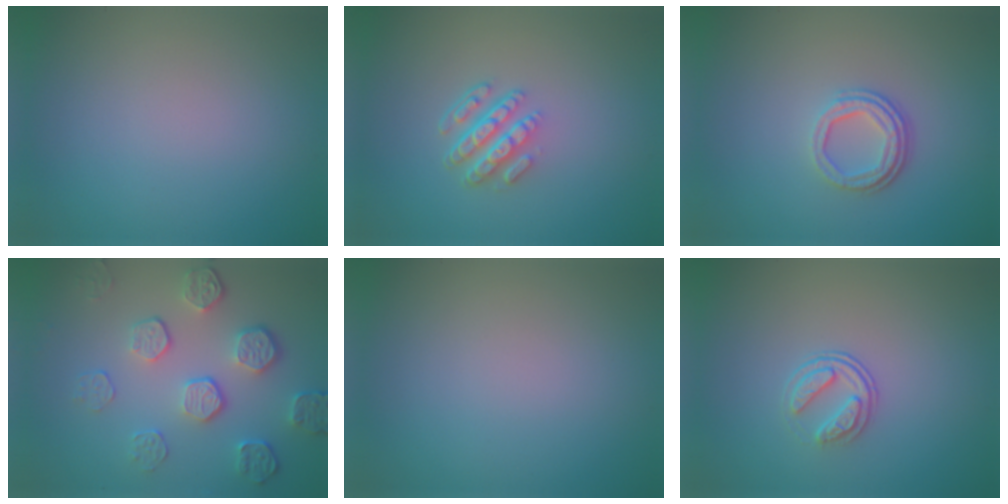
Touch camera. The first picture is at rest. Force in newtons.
{"total": 4.3, "press": 3.1, "slide": 2.9}
{"total": 3.3, "press": 2.4, "slide": 2.3}
{"total": 5.2, "press": 3.7, "slide": 3.6}
{"total": 0.0}
{"total": 2.3, "press": 1.7, "slide": 1.6}